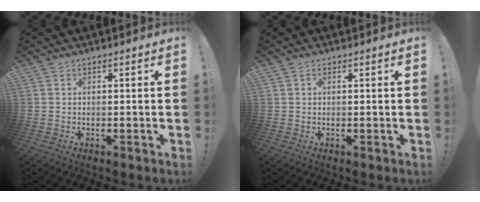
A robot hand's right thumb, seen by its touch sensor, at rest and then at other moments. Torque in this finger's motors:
{"motor_torque": [-0.03, -0.13, 0.19, 0.06, 0.08]}